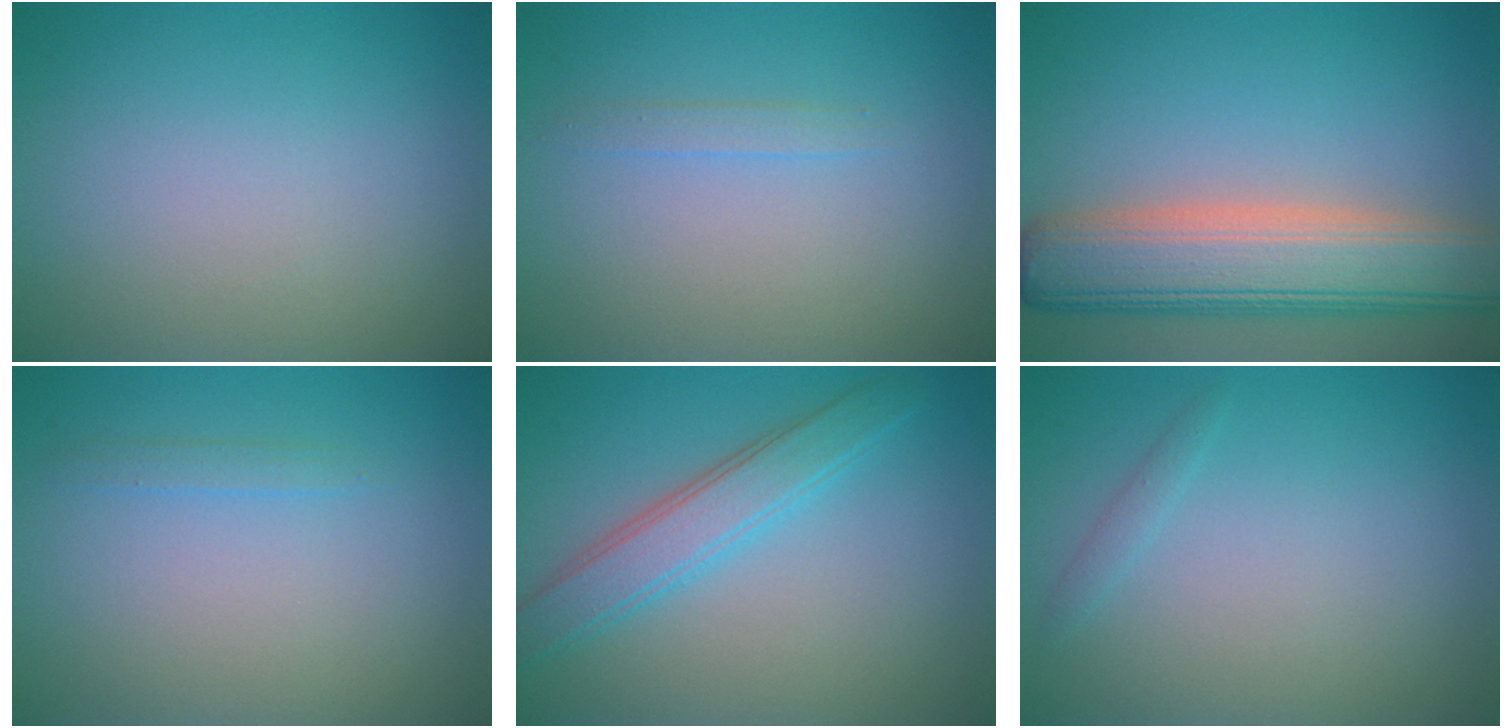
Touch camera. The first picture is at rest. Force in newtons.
{"total": 0.8, "press": 0.8, "slide": 0.1}
{"total": 8.6, "press": 8.6, "slide": 0.6}
{"total": 0.7, "press": 0.7, "slide": 0.1}
{"total": 3.7, "press": 3.7, "slide": 0.2}
{"total": 0.8, "press": 0.8, "slide": 0.1}